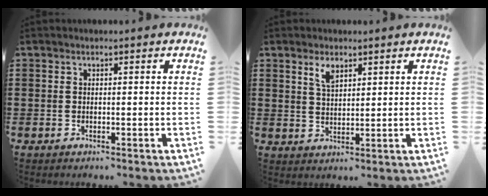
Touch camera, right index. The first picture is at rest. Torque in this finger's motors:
{"motor_torque": [0.24, -0.15, 0.17, 0.08]}